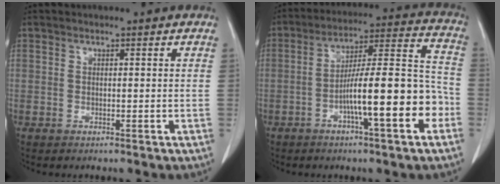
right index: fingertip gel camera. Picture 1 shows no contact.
{"total": 14.9, "force": [-5.0, 1.4, 14.0], "torque": [-0.212, 0.020, -0.076]}